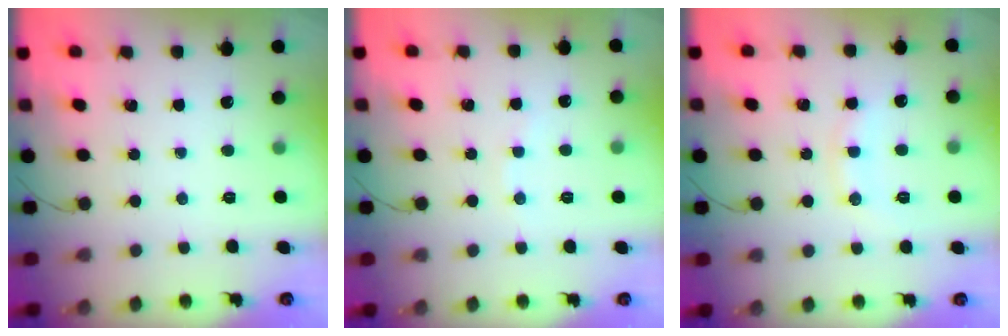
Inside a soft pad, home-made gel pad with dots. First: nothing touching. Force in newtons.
{"total": 2.3, "press": 2.1, "slide": 0.7}
{"total": 8.4, "press": 8.4, "slide": 1.0}